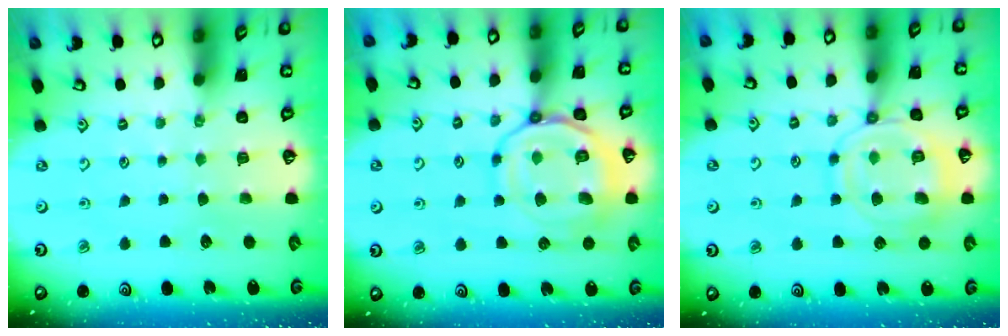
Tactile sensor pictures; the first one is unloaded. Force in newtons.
{"total": 16.1, "press": 16.1, "slide": 1.5}
{"total": 13.3, "press": 13.3, "slide": 1.3}